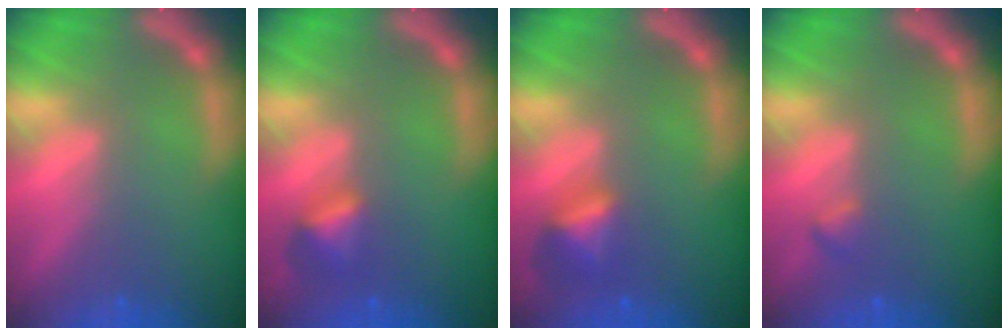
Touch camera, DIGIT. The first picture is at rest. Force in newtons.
{"total": 2.4}
{"total": 2.9}
{"total": 0.9}